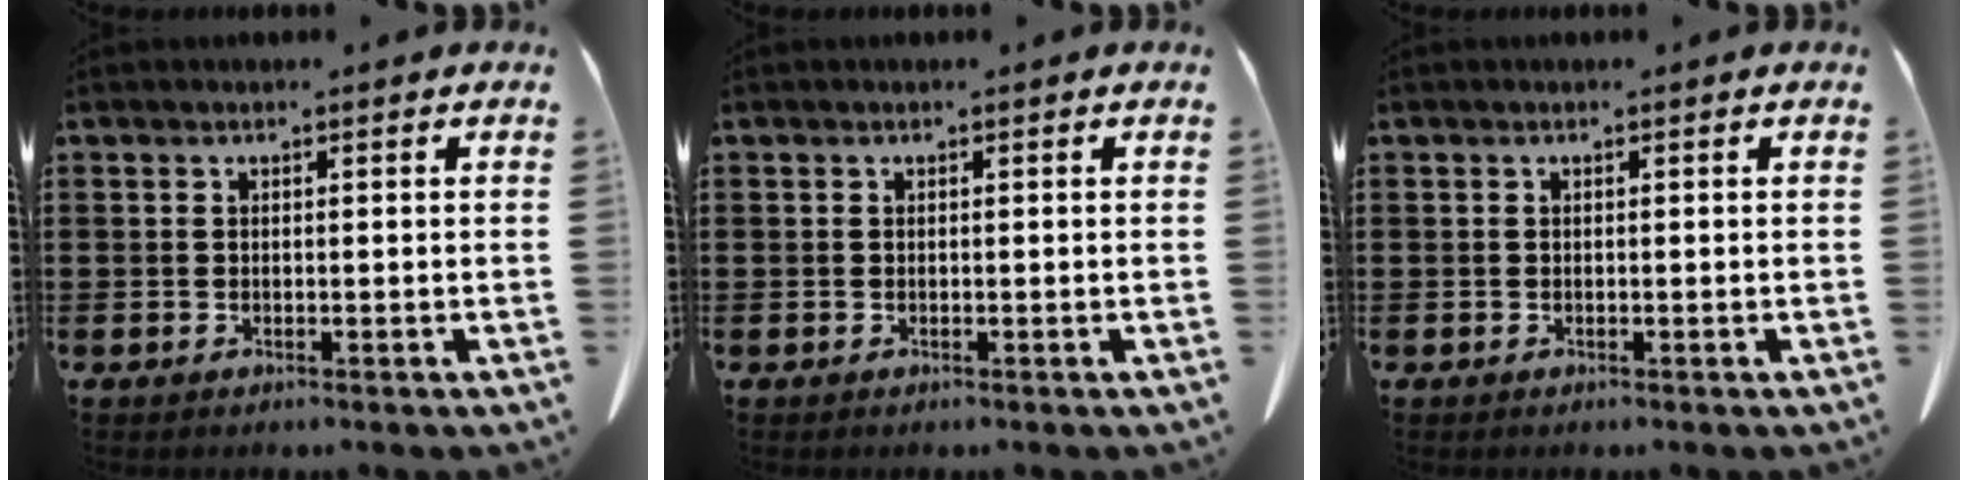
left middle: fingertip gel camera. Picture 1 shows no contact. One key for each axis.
{"total": 0.0}
{"total": 0.0}